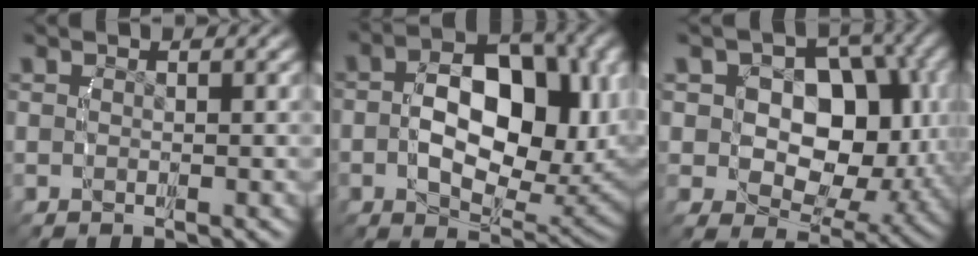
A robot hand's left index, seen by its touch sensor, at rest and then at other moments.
{"total": 9.4, "force": [1.1, 5.3, 7.8], "torque": [-0.106, -0.003, 0.017]}
{"total": 11.2, "force": [0.9, 9.3, 6.2], "torque": [-0.097, -0.042, 0.021]}